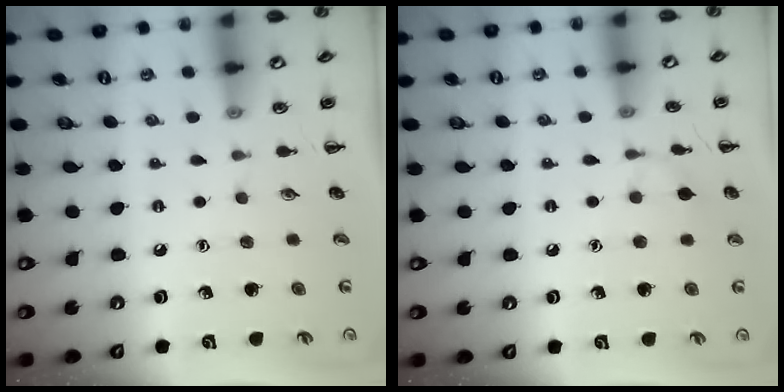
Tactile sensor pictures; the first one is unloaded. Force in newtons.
{"total": 5.2, "press": 4.8, "slide": 1.9}